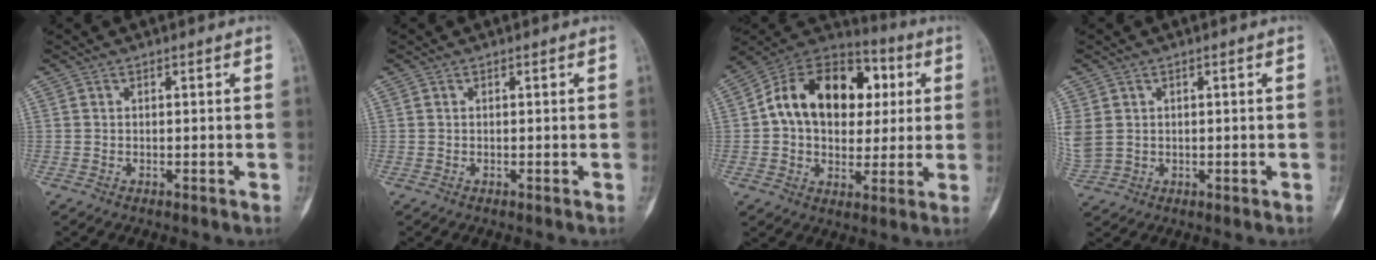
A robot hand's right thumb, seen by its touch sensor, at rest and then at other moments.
{"total": 0.0}
{"total": 21.3, "force": [3.5, 14.9, 14.8], "torque": [-0.209, 0.026, 0.053]}
{"total": 6.3, "force": [1.0, 5.2, 3.5], "torque": [-0.094, 0.004, 0.033]}